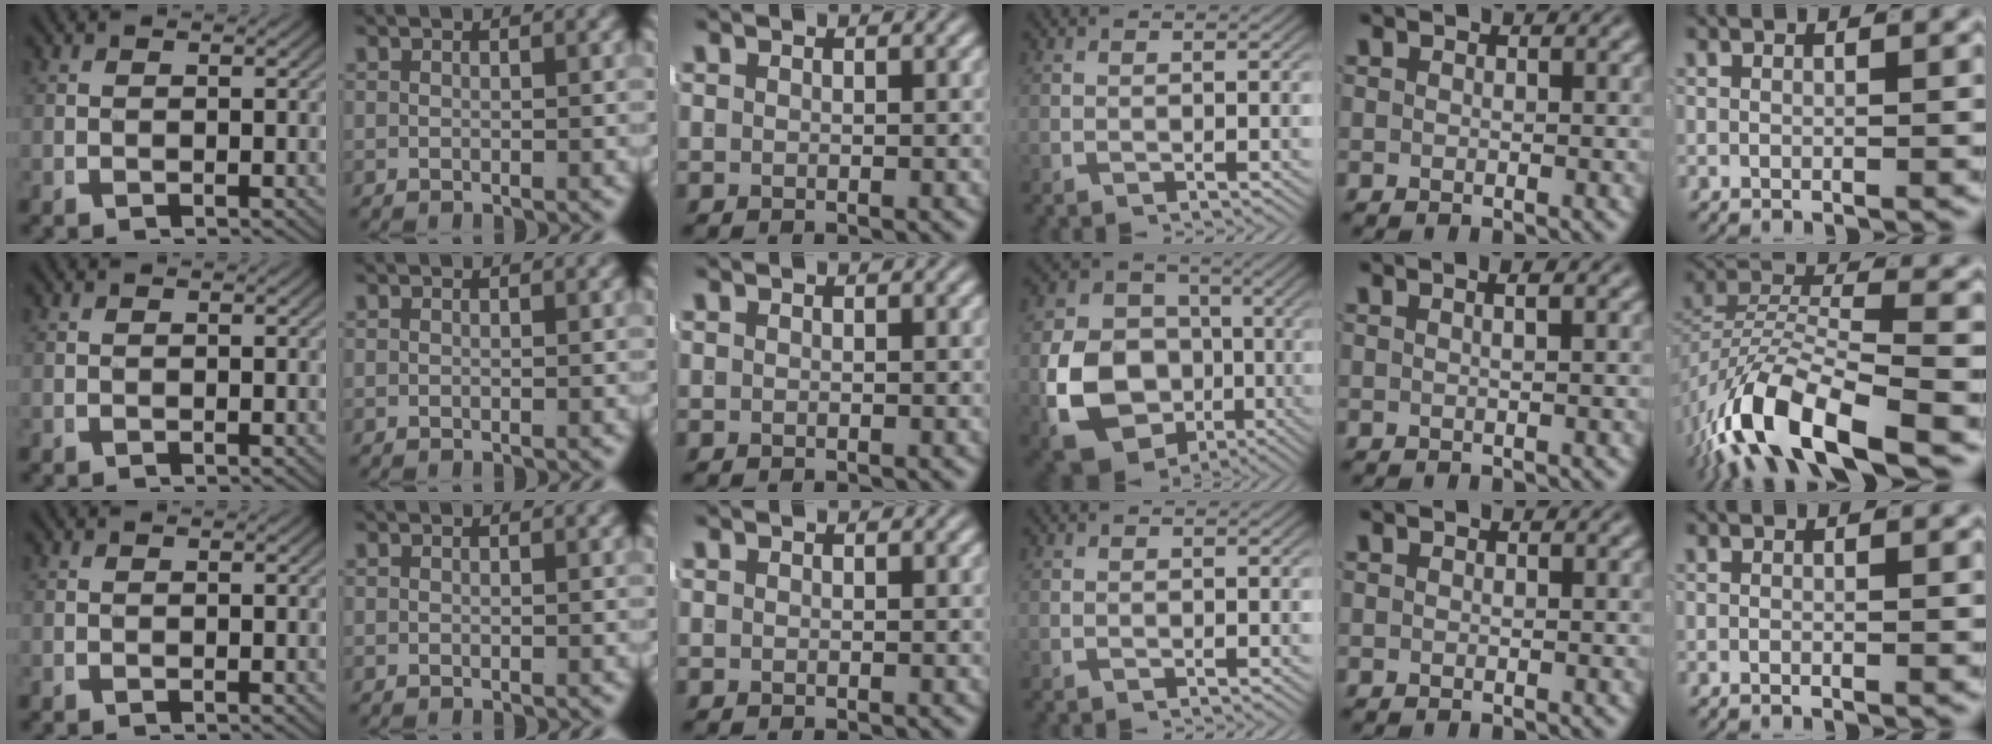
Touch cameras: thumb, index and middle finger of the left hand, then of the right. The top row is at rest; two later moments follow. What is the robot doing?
{"motion": "lift_and_place", "object": "jacket"}